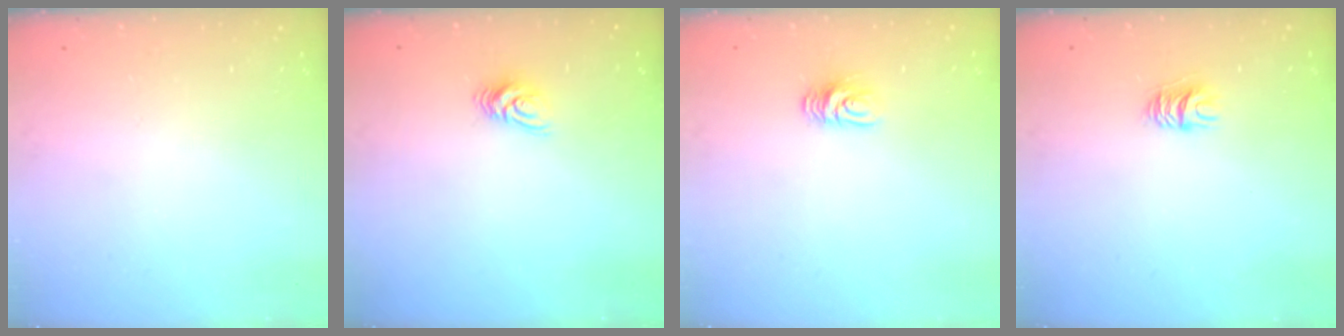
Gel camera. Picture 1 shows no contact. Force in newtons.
{"total": 6.6, "press": 6.6, "slide": 0.5}
{"total": 6.4, "press": 6.4, "slide": 0.5}
{"total": 5.6, "press": 5.6, "slide": 0.5}